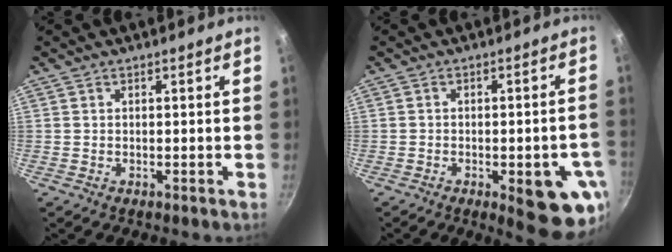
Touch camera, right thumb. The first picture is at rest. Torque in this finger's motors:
{"motor_torque": [2.02, 1.48, -0.01, -0.10, 0.27]}